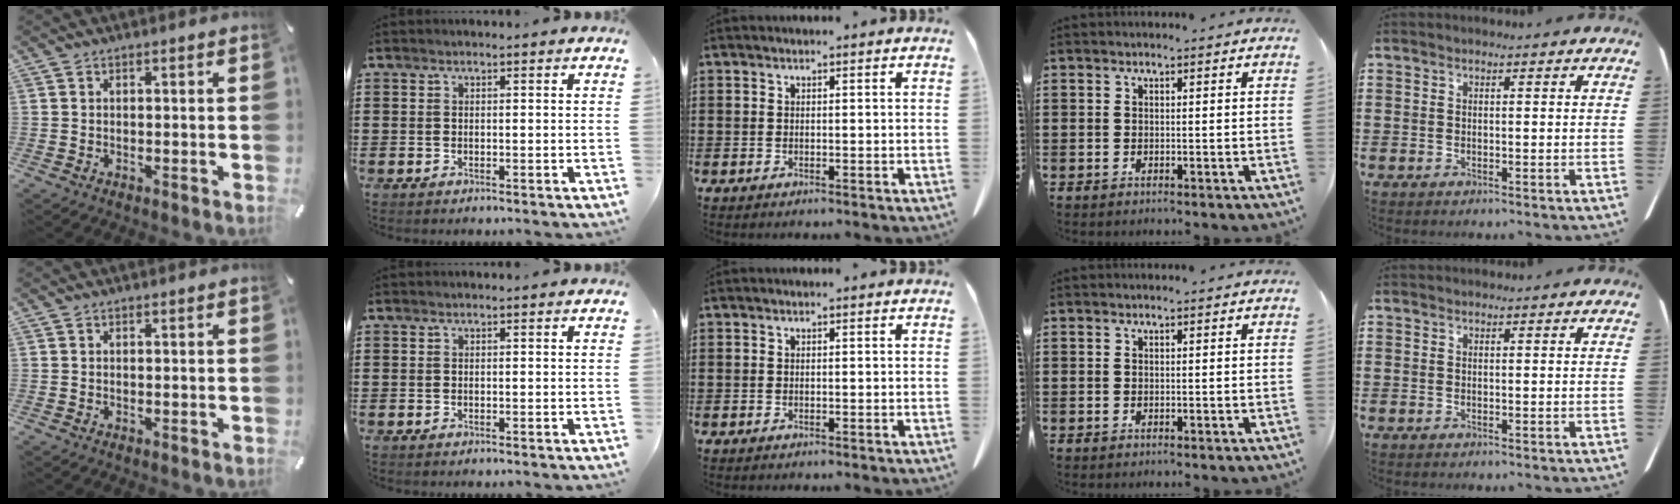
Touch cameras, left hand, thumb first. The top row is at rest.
{}